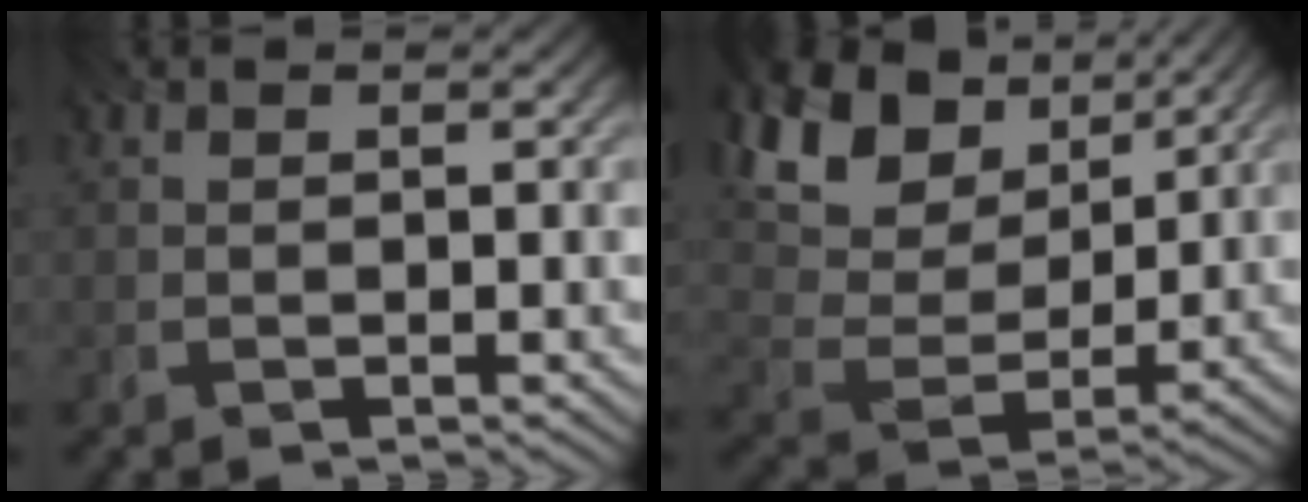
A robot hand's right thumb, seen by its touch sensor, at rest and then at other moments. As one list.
[{"total": 13.8, "force": [7.0, 8.6, 8.2], "torque": [-0.211, 0.023, 0.102]}]